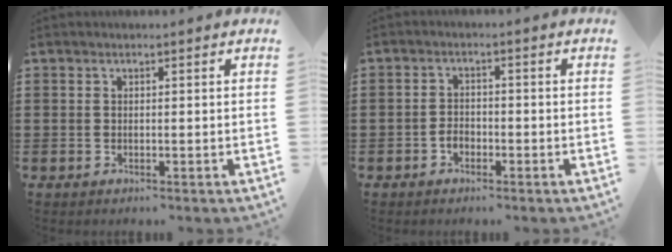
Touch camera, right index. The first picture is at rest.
{"total": 1.8, "force": [-1.1, 1.1, 1.0], "torque": [-0.022, 0.002, -0.022]}